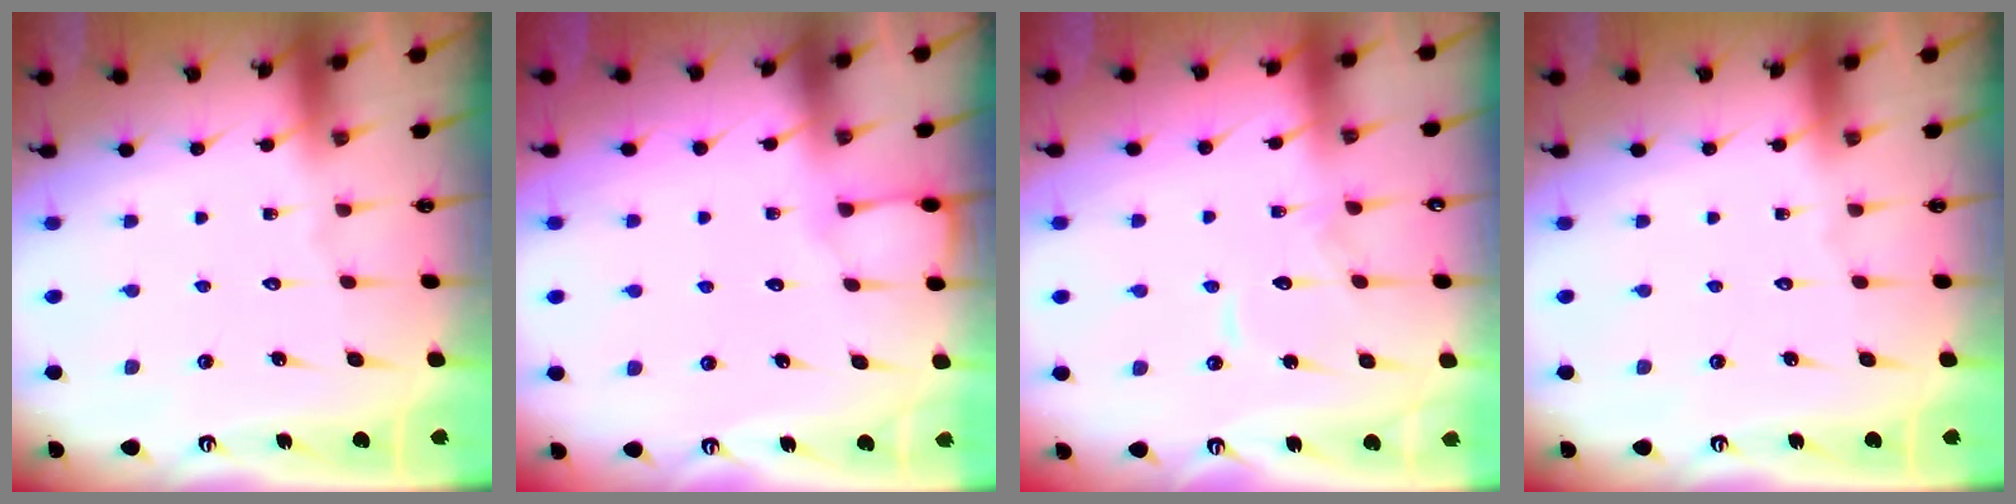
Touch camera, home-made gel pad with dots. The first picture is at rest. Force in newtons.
{"total": 2.9, "press": 2.9, "slide": 0.5}
{"total": 10.7, "press": 10.7, "slide": 0.6}
{"total": 0.0}